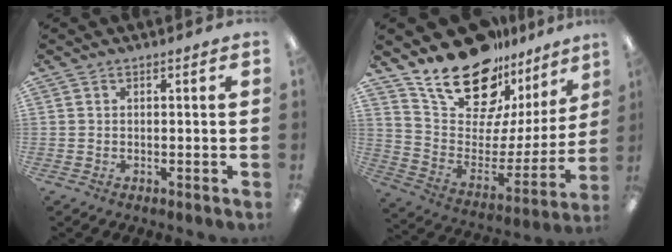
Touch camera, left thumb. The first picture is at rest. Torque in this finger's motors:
{"motor_torque": [1.28, 1.28, 1.36, -1.41, 0.12]}